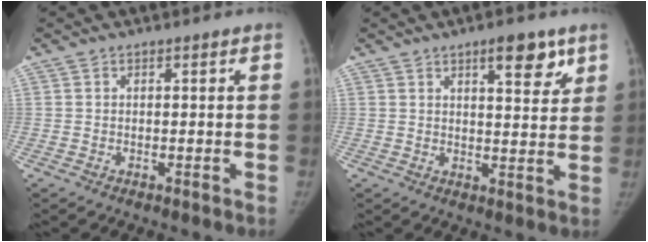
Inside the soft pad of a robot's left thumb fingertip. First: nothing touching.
{"total": 7.7, "force": [4.5, 2.7, 5.5], "torque": [-0.055, -0.025, 0.063]}